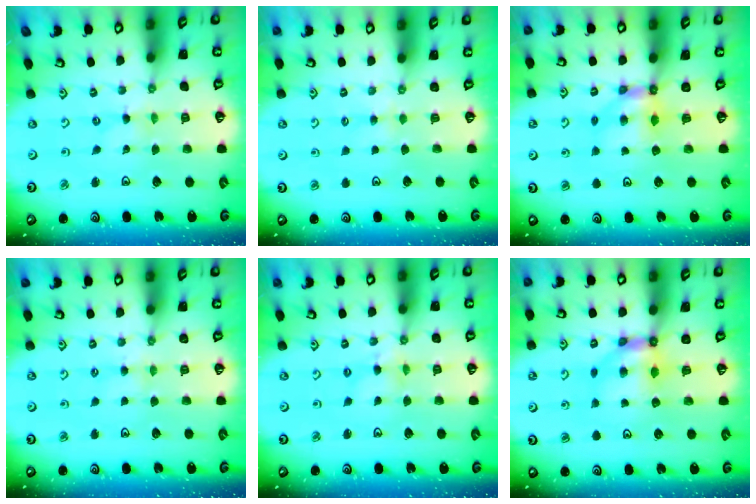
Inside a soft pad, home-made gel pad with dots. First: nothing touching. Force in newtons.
{"total": 2.1, "press": 2.1, "slide": 0.4}
{"total": 6.1, "press": 6.1, "slide": 0.6}
{"total": 2.5, "press": 2.4, "slide": 0.5}
{"total": 3.2, "press": 3.2, "slide": 0.4}
{"total": 7.4, "press": 7.4, "slide": 0.1}